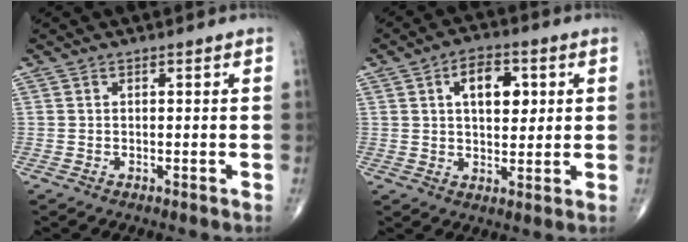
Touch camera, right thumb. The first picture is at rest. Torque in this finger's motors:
{"motor_torque": [0.25, 2.05, 1.02, 0.31, 0.05]}